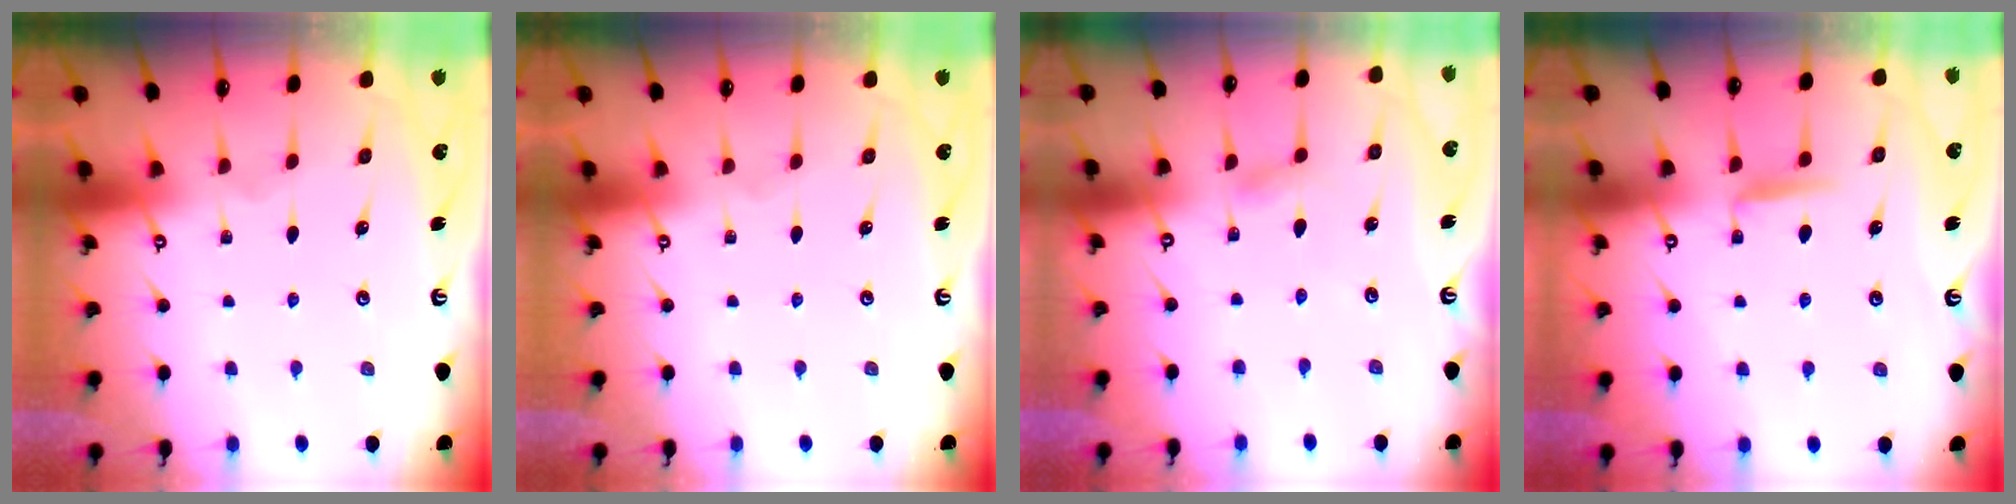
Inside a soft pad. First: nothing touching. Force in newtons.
{"total": 0.0}
{"total": 3.5, "press": 3.5, "slide": 0.5}
{"total": 6.6, "press": 6.6, "slide": 0.7}